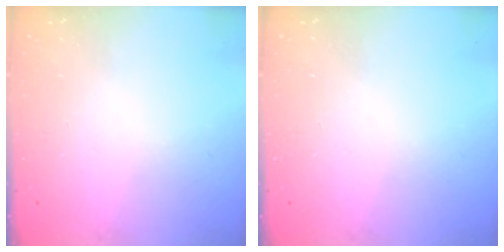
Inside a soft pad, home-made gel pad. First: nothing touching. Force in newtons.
{"total": 0.0}